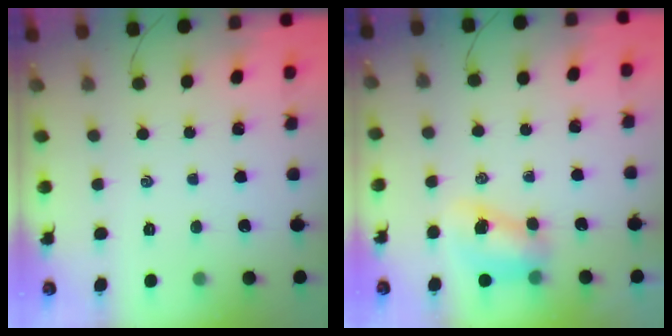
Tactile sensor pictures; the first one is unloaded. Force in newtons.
{"total": 7.8, "press": 7.7, "slide": 1.1}